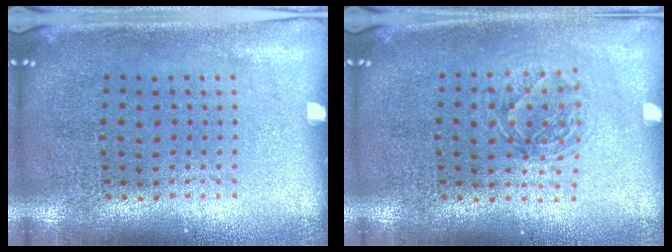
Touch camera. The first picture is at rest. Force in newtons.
{"total": 1.2, "press": 1.1, "slide": 0.6}